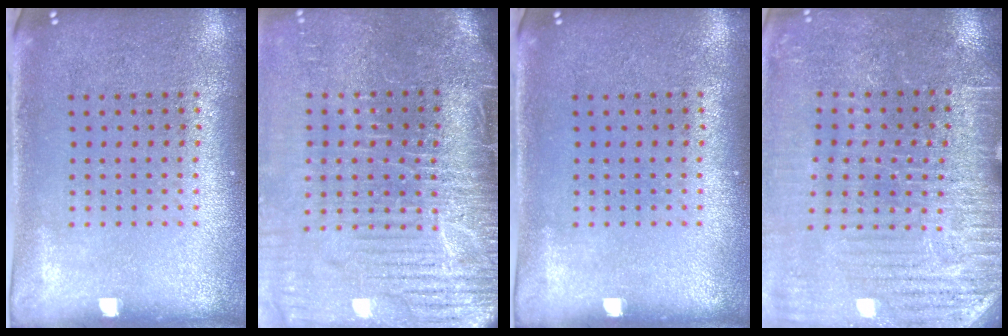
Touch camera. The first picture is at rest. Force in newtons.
{"total": 5.0, "press": 4.3, "slide": 2.6}
{"total": 0.0}
{"total": 3.4, "press": 3.4, "slide": 0.1}